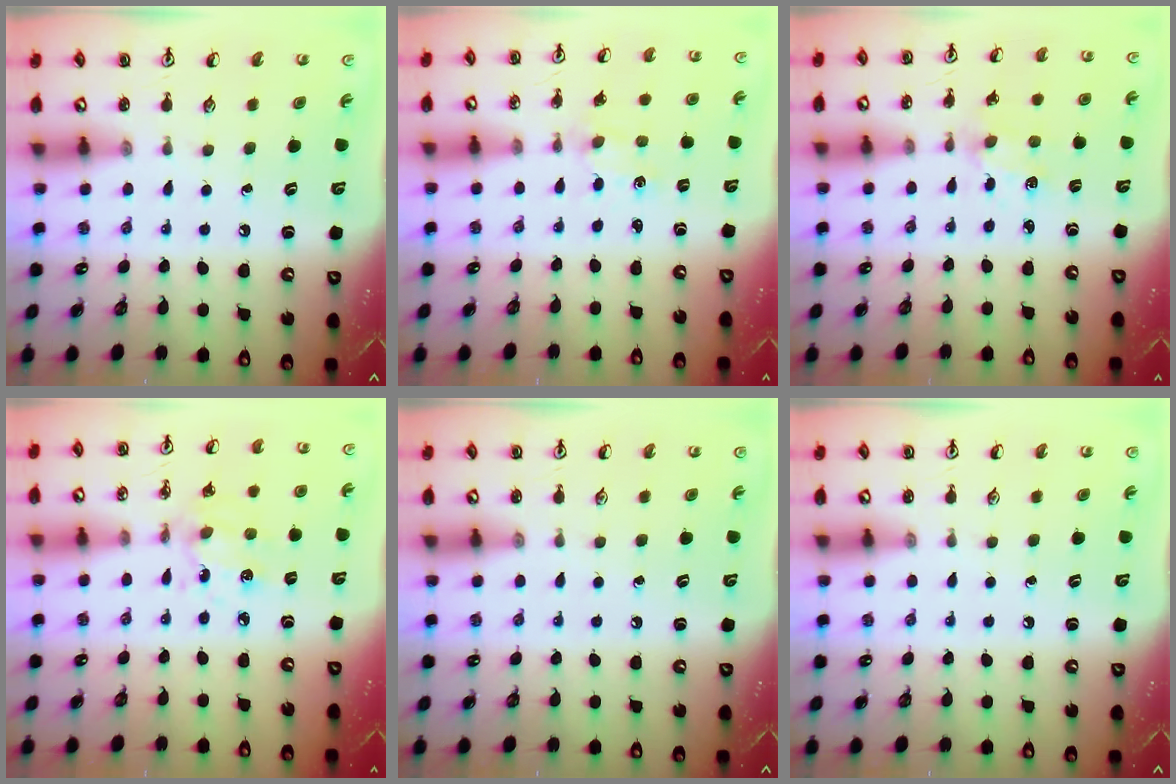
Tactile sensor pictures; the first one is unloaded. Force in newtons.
{"total": 0.0}
{"total": 1.5, "press": 1.4, "slide": 0.5}
{"total": 4.7, "press": 4.5, "slide": 1.5}
{"total": 0.0}
{"total": 0.0}